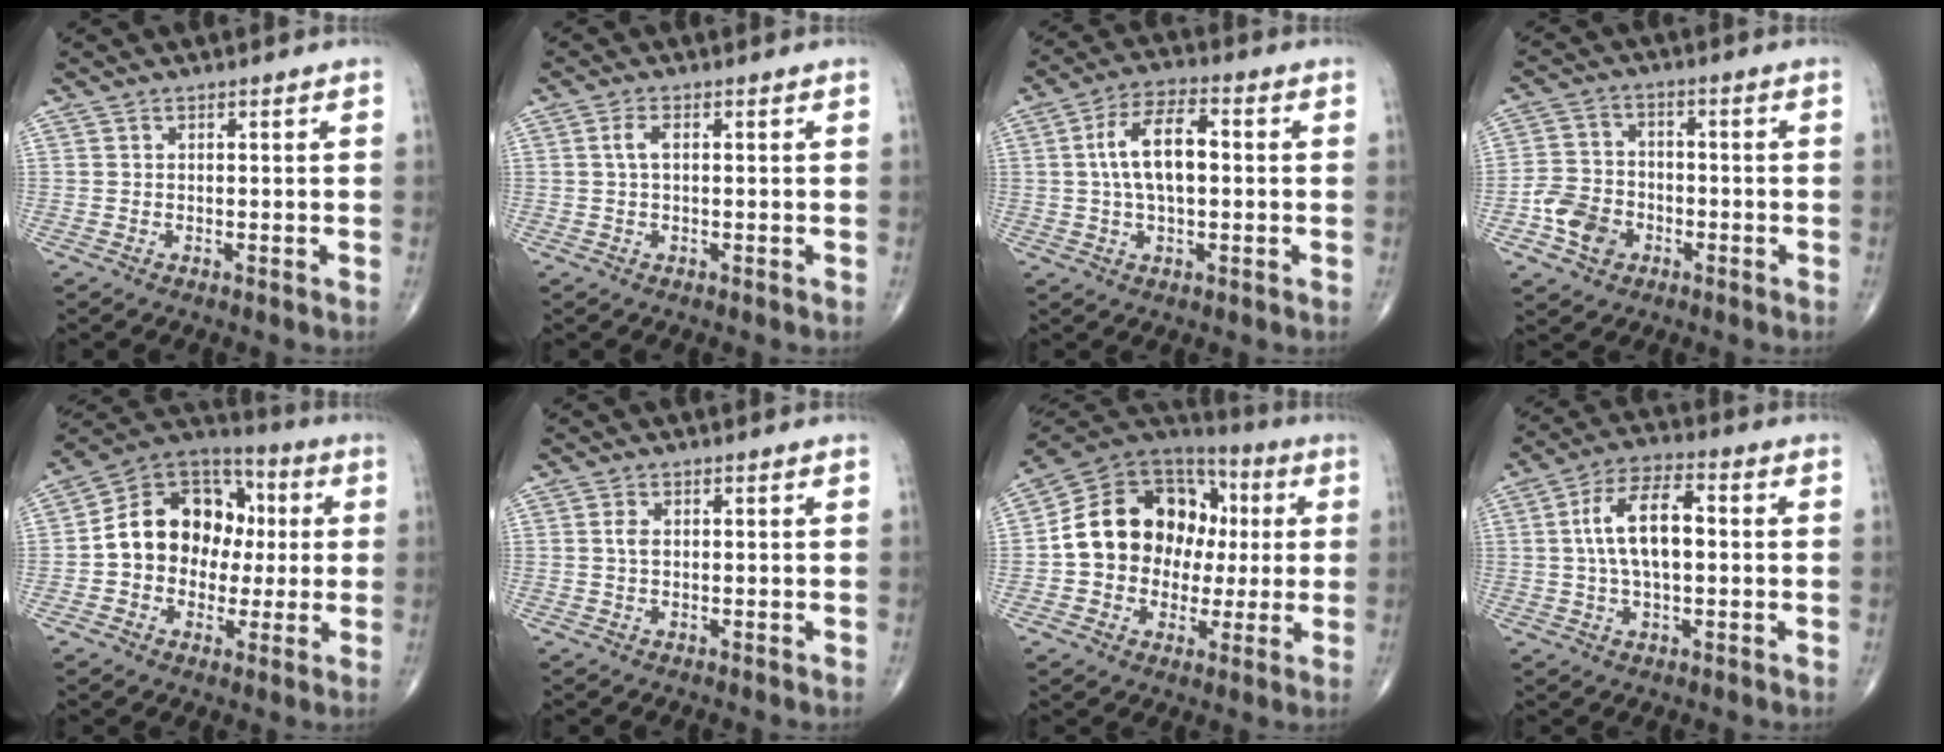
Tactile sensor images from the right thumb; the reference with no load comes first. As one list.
[{"total": 2.3, "force": [0.4, 0.9, 2.0], "torque": [-0.044, 0.007, 0.007]}, {"total": 10.4, "force": [0.9, 4.9, 9.2], "torque": [-0.167, 0.020, 0.011]}, {"total": 8.0, "force": [-3.3, 6.2, 3.8], "torque": [-0.053, 0.020, -0.061]}, {"total": 16.2, "force": [0.3, 12.9, 9.7], "torque": [-0.116, 0.037, -0.005]}, {"total": 2.1, "force": [0.3, 1.1, 1.7], "torque": [-0.036, 0.003, 0.004]}, {"total": 18.9, "force": [0.9, 15.0, 11.6], "torque": [-0.151, 0.041, 0.016]}, {"total": 11.5, "force": [0.9, 5.4, 10.1], "torque": [-0.182, 0.022, 0.010]}]